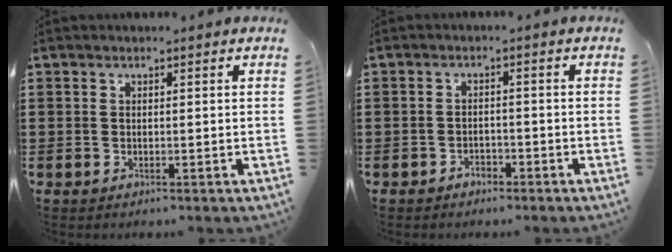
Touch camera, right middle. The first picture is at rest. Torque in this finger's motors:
{"motor_torque": [2.13, 0.00, 0.00, 0.02]}